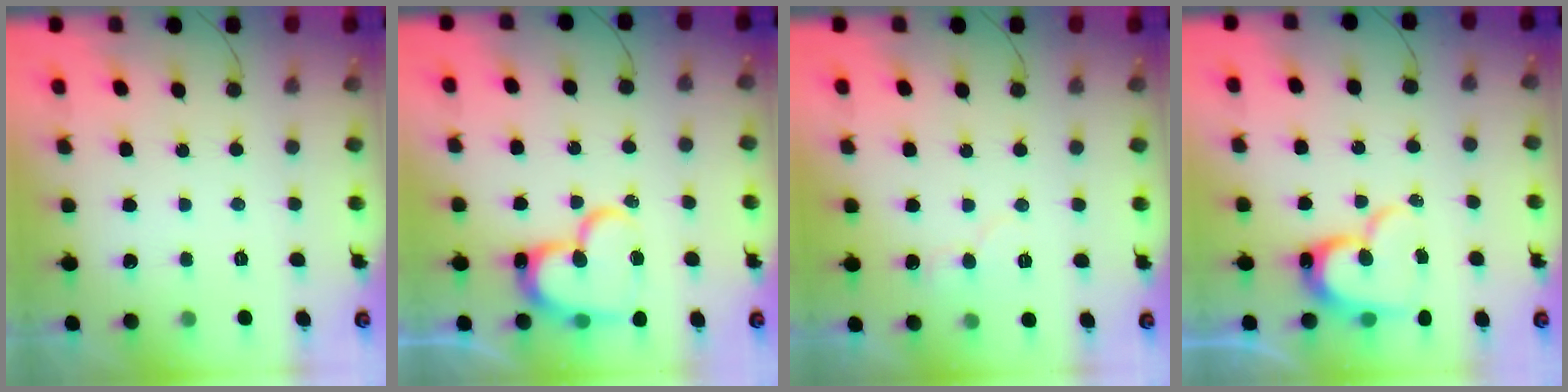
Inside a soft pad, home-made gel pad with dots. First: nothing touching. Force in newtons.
{"total": 18.2, "press": 18.2, "slide": 1.5}
{"total": 5.6, "press": 5.6, "slide": 0.2}
{"total": 13.7, "press": 13.6, "slide": 1.2}